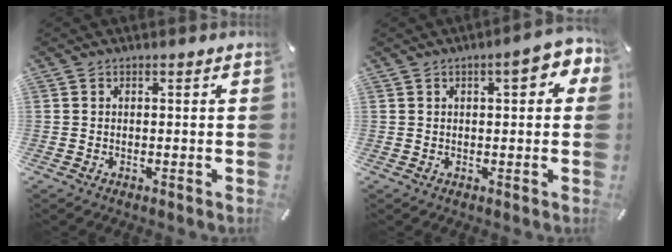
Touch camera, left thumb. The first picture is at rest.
{"total": 7.3, "force": [2.5, 2.8, 6.2], "torque": [-0.078, -0.007, 0.034]}